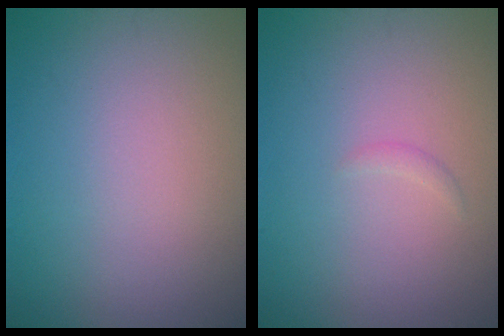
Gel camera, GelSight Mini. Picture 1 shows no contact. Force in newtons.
{"total": 0.5, "press": 0.5, "slide": 0.0}